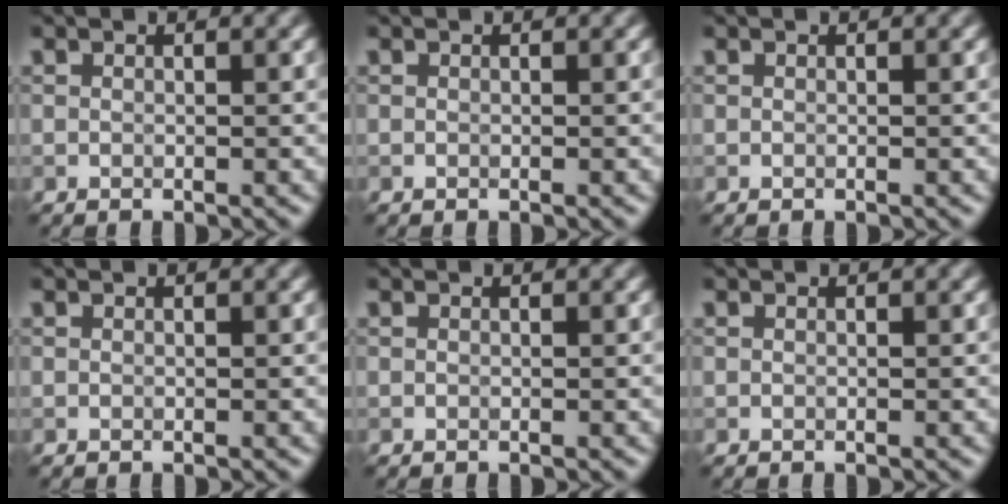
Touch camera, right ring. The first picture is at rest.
{"total": 0.0}
{"total": 0.0}
{"total": 0.0}
{"total": 0.0}
{"total": 0.0}